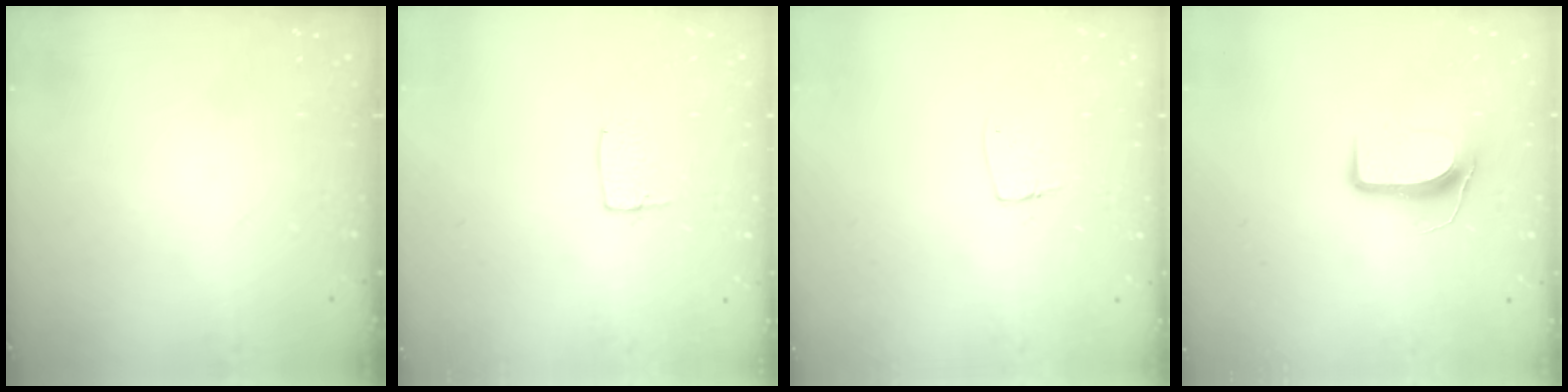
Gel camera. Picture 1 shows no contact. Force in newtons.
{"total": 3.8, "press": 3.8, "slide": 0.2}
{"total": 5.5, "press": 5.5, "slide": 0.3}
{"total": 8.9, "press": 8.9, "slide": 0.7}